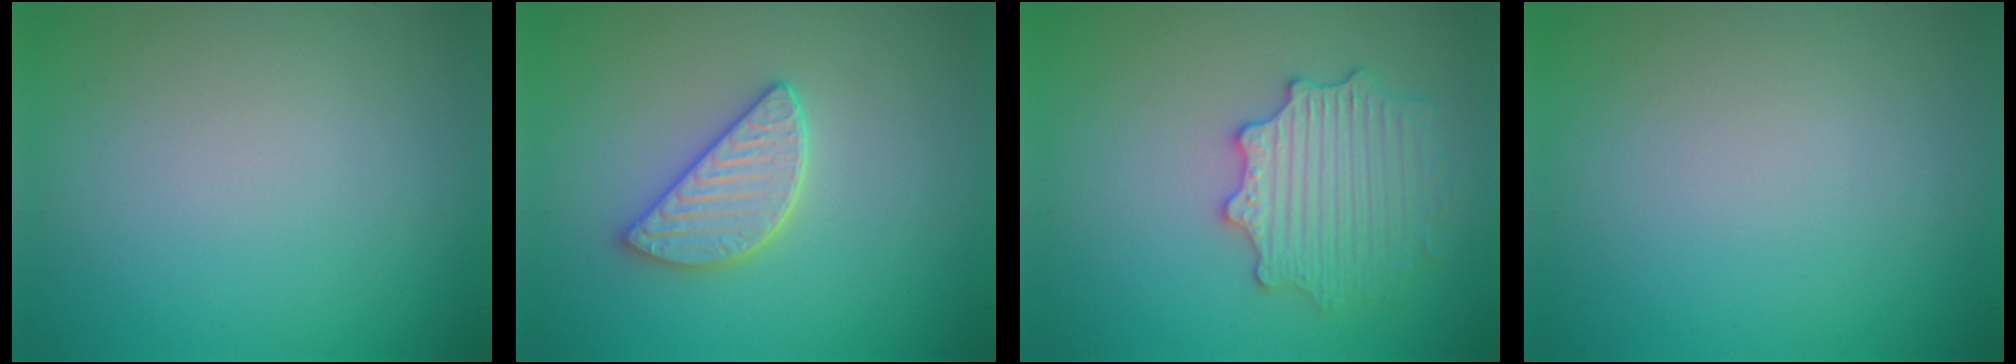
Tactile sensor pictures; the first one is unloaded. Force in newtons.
{"total": 3.2, "press": 3.0, "slide": 1.2}
{"total": 3.6, "press": 3.6, "slide": 0.6}
{"total": 0.0}